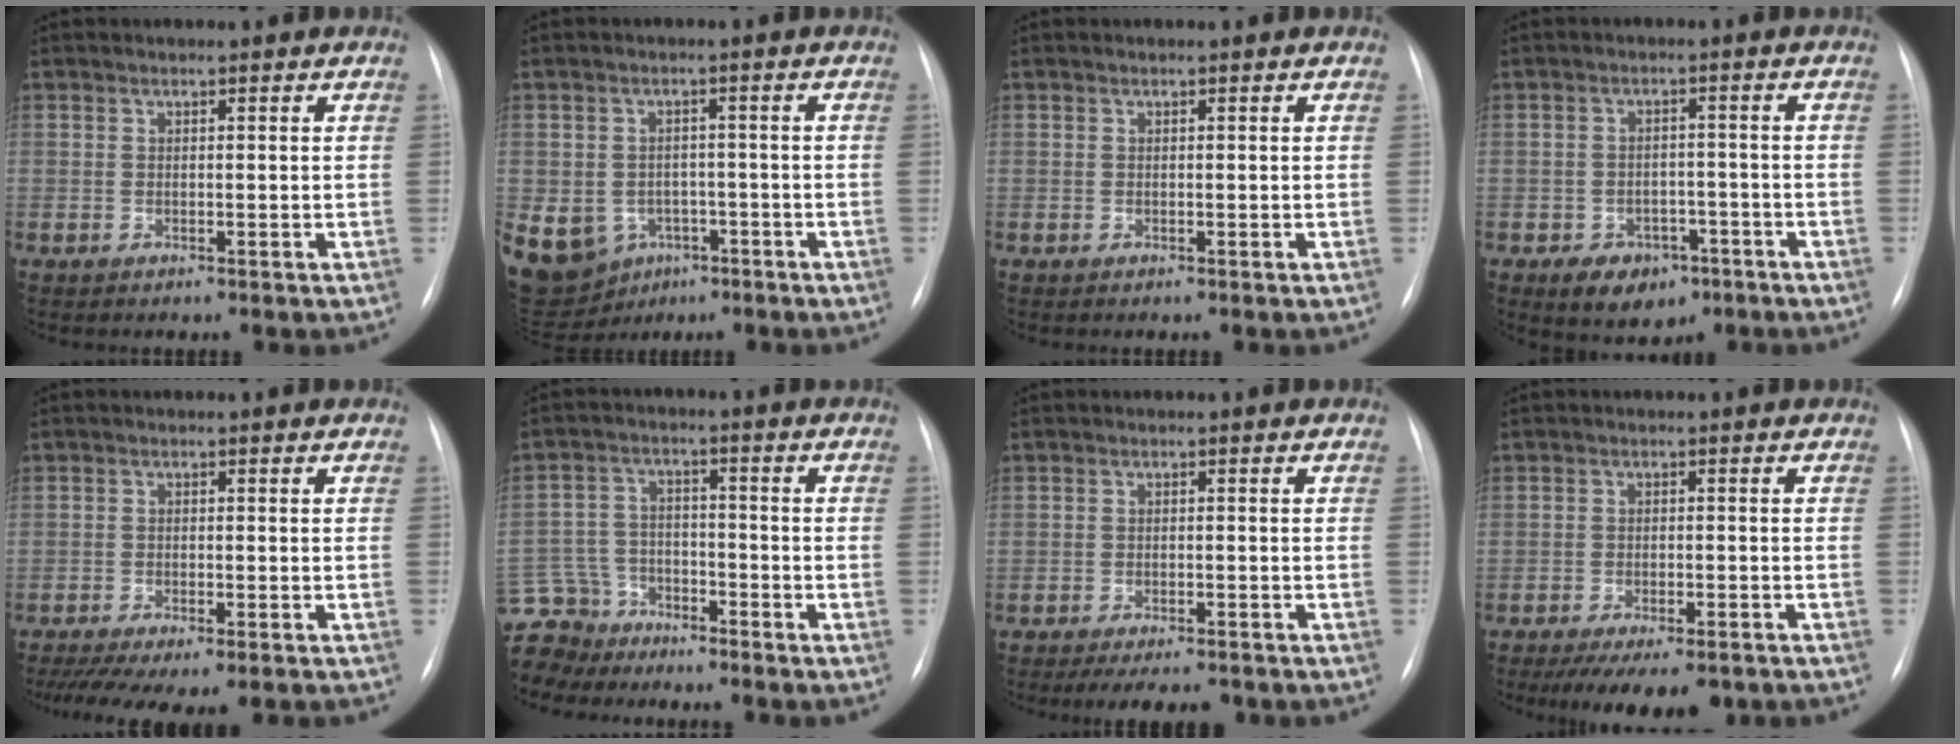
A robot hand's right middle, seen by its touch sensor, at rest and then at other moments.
{"total": 19.3, "force": [-7.8, 15.9, 7.7], "torque": [-0.225, 0.010, -0.095]}
{"total": 0.0}
{"total": 6.6, "force": [-3.8, 4.4, 3.2], "torque": [-0.047, 0.008, -0.047]}
{"total": 11.1, "force": [-8.6, 2.5, 6.5], "torque": [-0.105, -0.007, -0.125]}
{"total": 10.8, "force": [-9.3, 5.5, 0.9], "torque": [-0.046, 0.012, -0.172]}
{"total": 7.7, "force": [-6.4, 1.9, 3.7], "torque": [-0.043, -0.004, -0.086]}
{"total": 11.0, "force": [-8.3, 3.5, 6.3], "torque": [-0.084, -0.010, -0.115]}